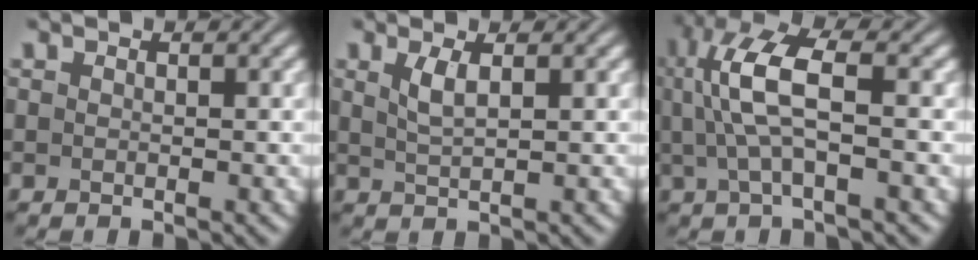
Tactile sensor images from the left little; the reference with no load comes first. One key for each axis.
{"total": 2.0, "fx": 0.8, "fy": 0.6, "fz": 1.7, "tx": -0.037, "ty": -0.002, "tz": 0.019}
{"total": 6.6, "fx": 0.8, "fy": 2.2, "fz": 6.1, "tx": -0.135, "ty": 0.010, "tz": 0.011}